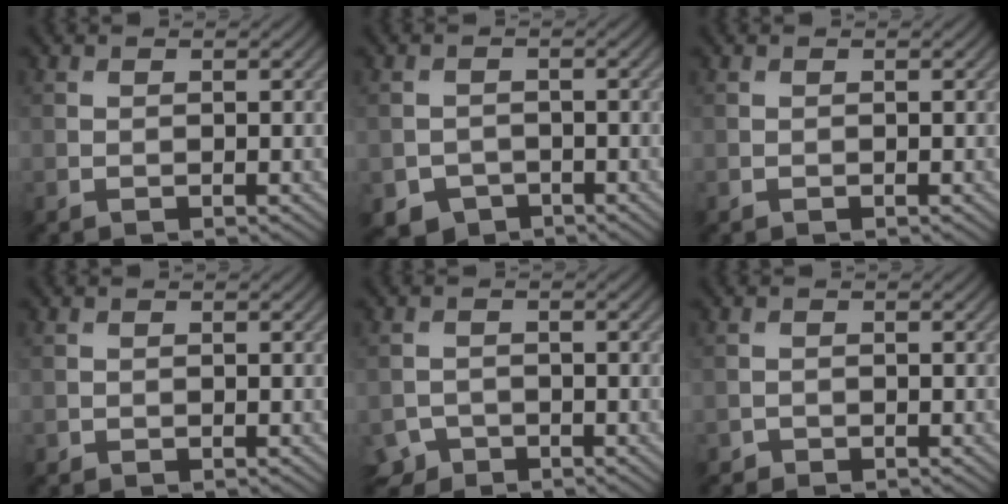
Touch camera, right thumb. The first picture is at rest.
{"total": 3.0, "force": [-1.9, 2.1, 0.8], "torque": [-0.013, -0.008, -0.038]}
{"total": 0.0}
{"total": 0.0}
{"total": 2.3, "force": [-1.7, 1.4, 0.4], "torque": [-0.007, -0.004, -0.038]}
{"total": 0.7, "force": [-0.6, 0.3, 0.0], "torque": [0.002, -0.002, -0.013]}